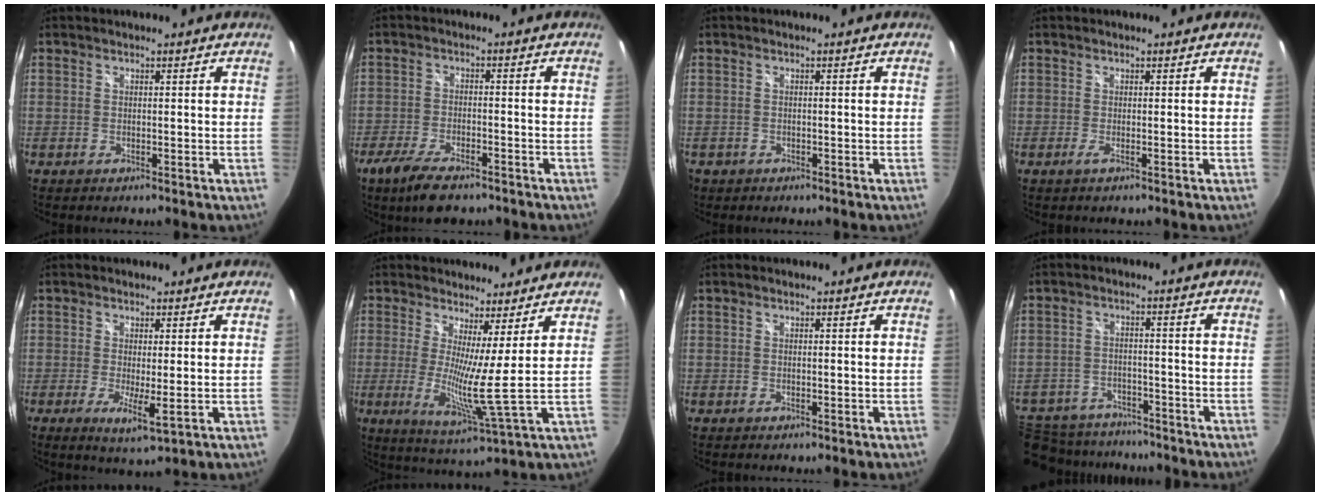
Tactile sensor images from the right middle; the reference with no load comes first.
{"total": 9.1, "force": [-6.7, 2.9, 5.4], "torque": [-0.130, -0.024, -0.119]}
{"total": 2.0, "force": [-1.0, 1.7, 0.6], "torque": [-0.016, -0.004, -0.014]}
{"total": 0.6, "force": [-0.3, -0.2, 0.6], "torque": [-0.012, -0.003, -0.006]}
{"total": 4.5, "force": [-0.7, 0.7, 4.4], "torque": [-0.081, -0.017, -0.010]}
{"total": 7.9, "force": [2.4, -1.4, 7.4], "torque": [-0.122, -0.026, 0.030]}
{"total": 0.0}
{"total": 16.6, "force": [-12.9, 8.6, 5.9], "torque": [-0.165, 0.007, -0.195]}